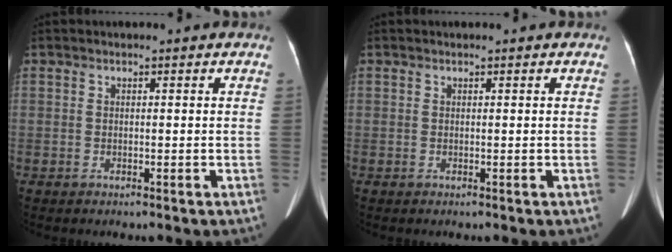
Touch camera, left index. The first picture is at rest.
{"total": 0.0}